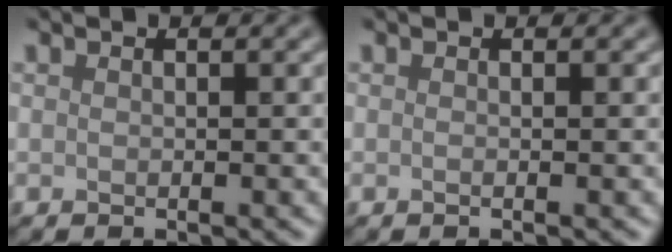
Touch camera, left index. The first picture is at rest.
{"total": 0.7, "force": [-0.1, 0.3, 0.6], "torque": [-0.007, -0.005, -0.007]}